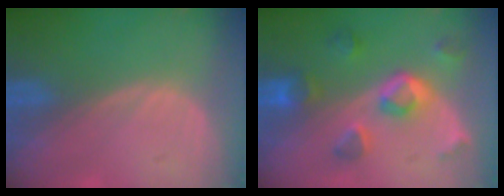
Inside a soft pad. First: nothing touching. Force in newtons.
{"total": 7.8, "press": 7.0, "slide": 3.4}